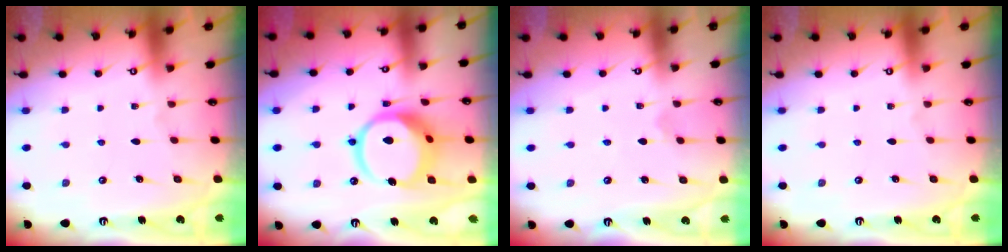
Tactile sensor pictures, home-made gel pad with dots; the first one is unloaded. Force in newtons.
{"total": 14.3, "press": 14.2, "slide": 1.5}
{"total": 1.2, "press": 1.2, "slide": 0.2}
{"total": 0.0}